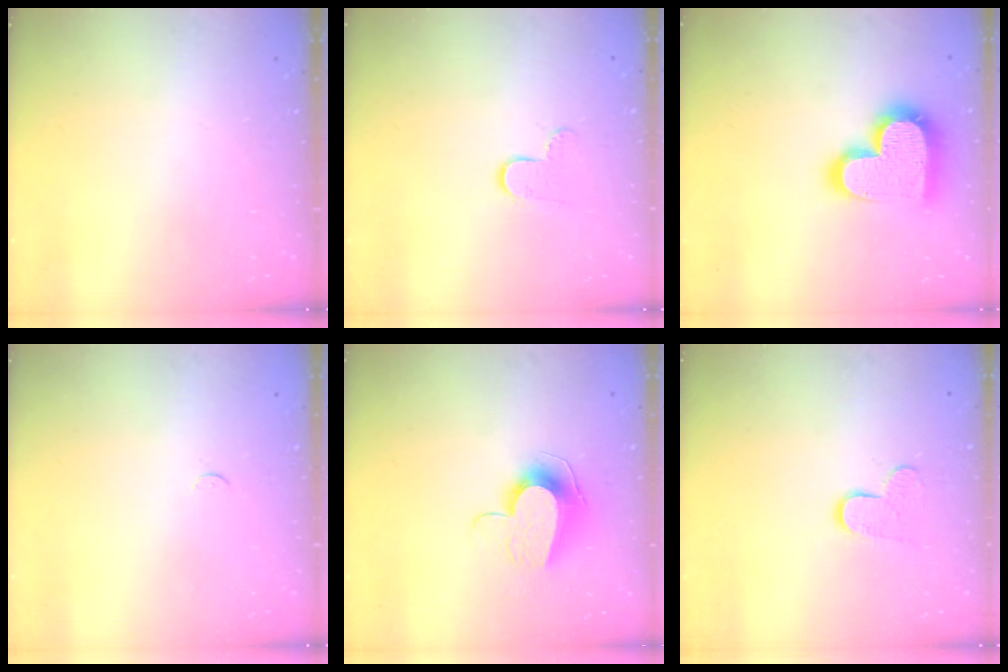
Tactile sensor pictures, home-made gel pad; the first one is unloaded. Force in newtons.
{"total": 7.0, "press": 7.0, "slide": 0.6}
{"total": 19.5, "press": 19.5, "slide": 1.5}
{"total": 2.3, "press": 2.3, "slide": 0.3}
{"total": 11.2, "press": 11.1, "slide": 0.5}
{"total": 7.1, "press": 7.1, "slide": 0.5}